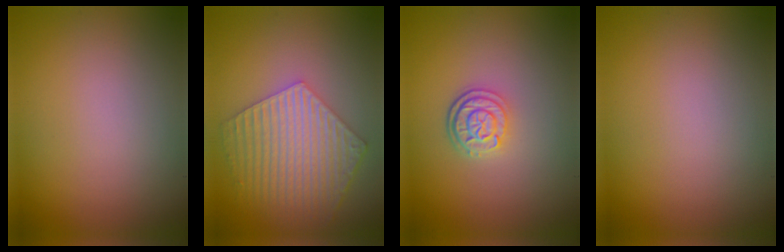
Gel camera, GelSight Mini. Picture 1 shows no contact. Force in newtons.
{"total": 6.2, "press": 4.5, "slide": 4.2}
{"total": 3.0, "press": 2.5, "slide": 1.6}
{"total": 0.0}